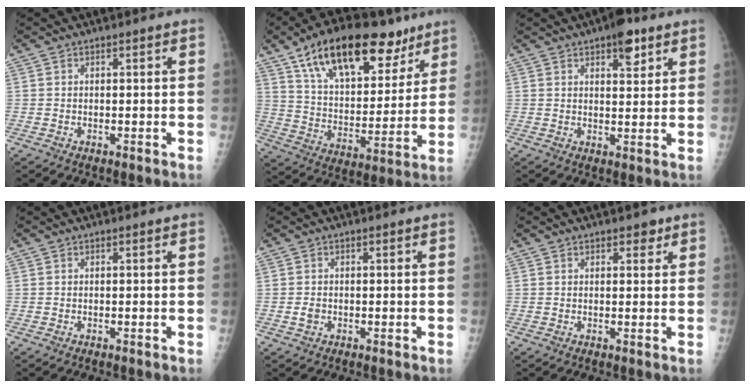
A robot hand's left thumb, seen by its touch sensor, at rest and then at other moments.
{"total": 24.3, "force": [14.9, 11.6, 15.3], "torque": [-0.208, -0.036, 0.247]}
{"total": 6.1, "force": [3.7, 2.6, 4.1], "torque": [-0.037, -0.016, 0.046]}
{"total": 0.0}
{"total": 1.4, "force": [-0.4, 1.1, 0.8], "torque": [-0.012, 0.001, -0.005]}
{"total": 2.0, "force": [1.4, 1.2, 1.0], "torque": [0.005, -0.006, 0.014]}